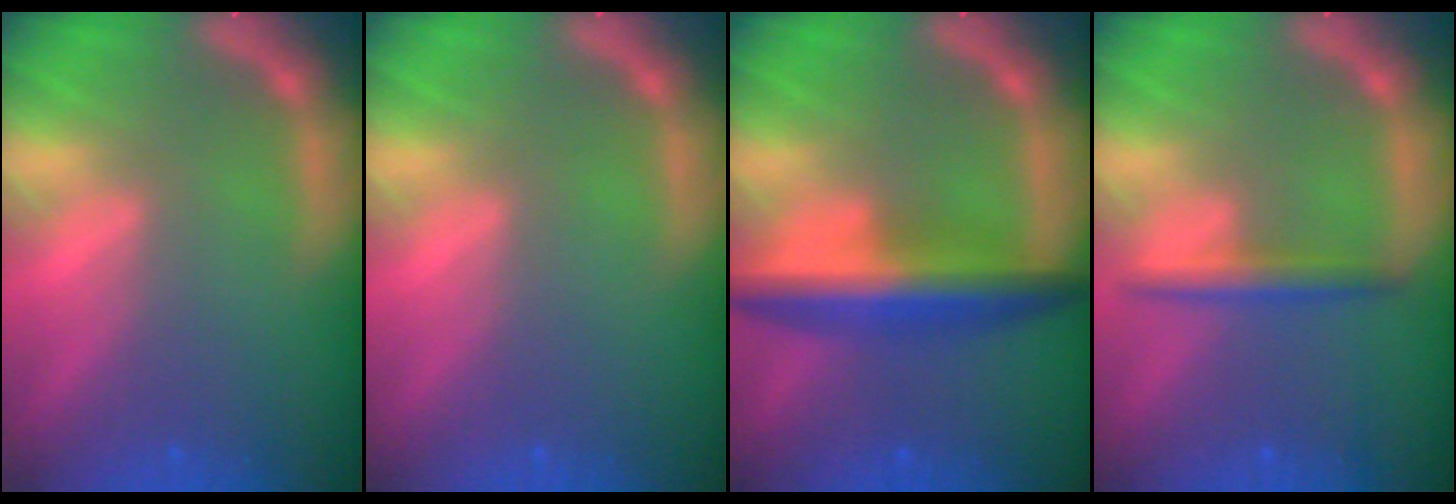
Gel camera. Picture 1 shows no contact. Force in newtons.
{"total": 0.0}
{"total": 6.5}
{"total": 2.4}